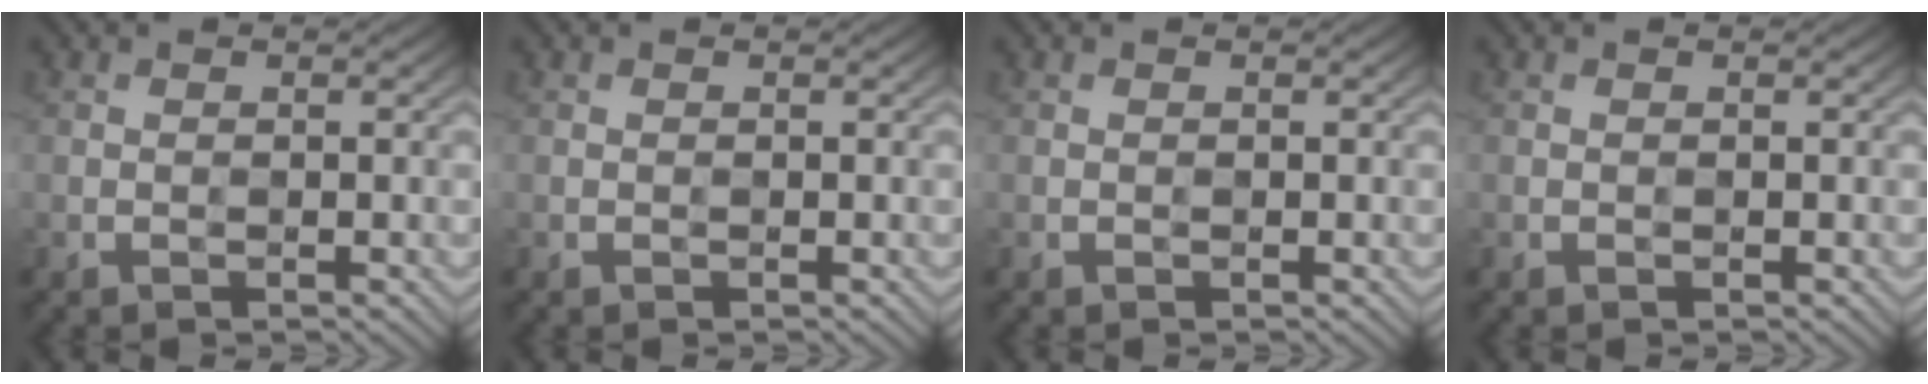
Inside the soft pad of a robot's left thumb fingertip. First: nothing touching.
{"total": 0.0}
{"total": 0.0}
{"total": 0.0}